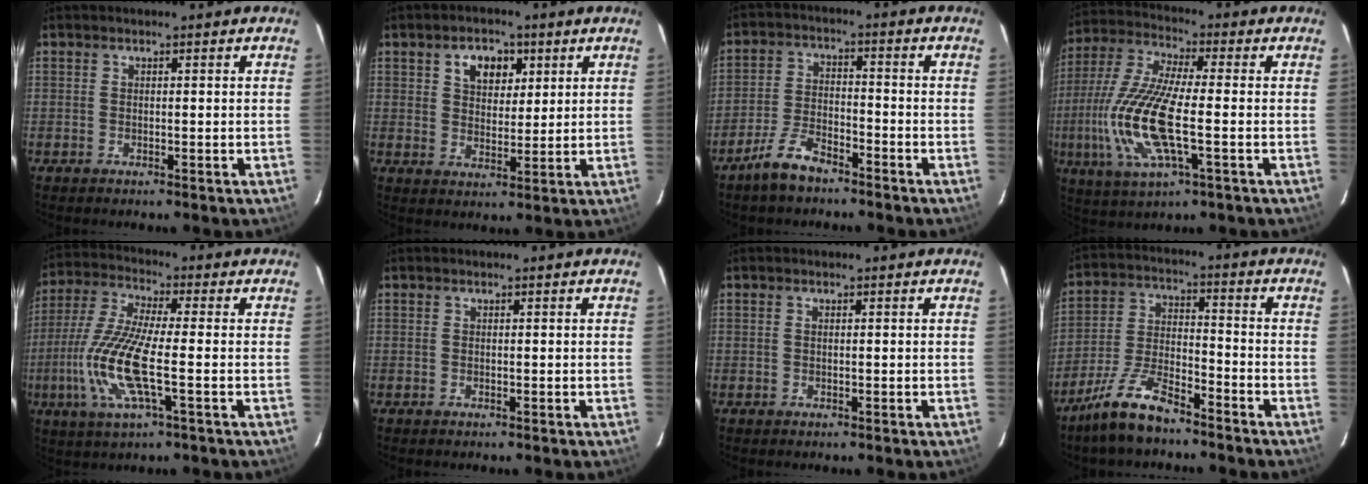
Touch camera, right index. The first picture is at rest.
{"total": 6.5, "force": [2.9, 4.5, 3.7], "torque": [-0.061, 0.014, 0.051]}
{"total": 7.1, "force": [-5.5, 2.6, 3.6], "torque": [-0.087, 0.005, -0.104]}
{"total": 16.8, "force": [-3.3, 4.8, 15.8], "torque": [-0.340, -0.010, -0.068]}
{"total": 13.9, "force": [-3.2, 2.6, 13.3], "torque": [-0.285, -0.008, -0.066]}
{"total": 0.0}
{"total": 0.0}
{"total": 10.9, "force": [-8.4, 3.1, 6.1], "torque": [-0.139, 0.002, -0.160]}